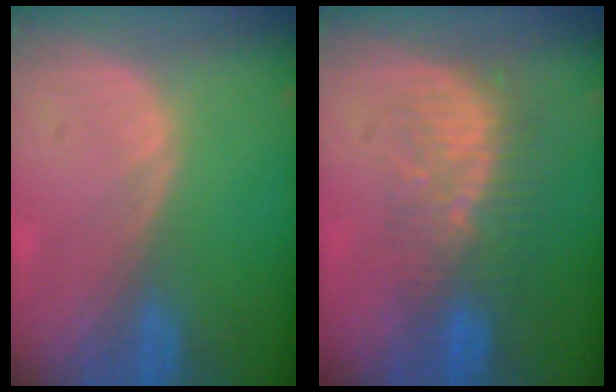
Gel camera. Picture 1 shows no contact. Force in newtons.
{"total": 8.5, "press": 7.6, "slide": 3.8}